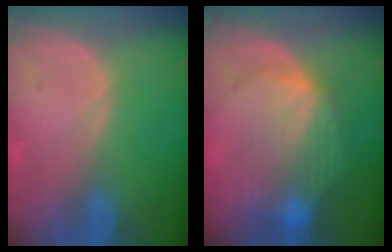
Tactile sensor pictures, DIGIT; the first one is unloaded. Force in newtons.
{"total": 8.7, "press": 8.1, "slide": 3.4}